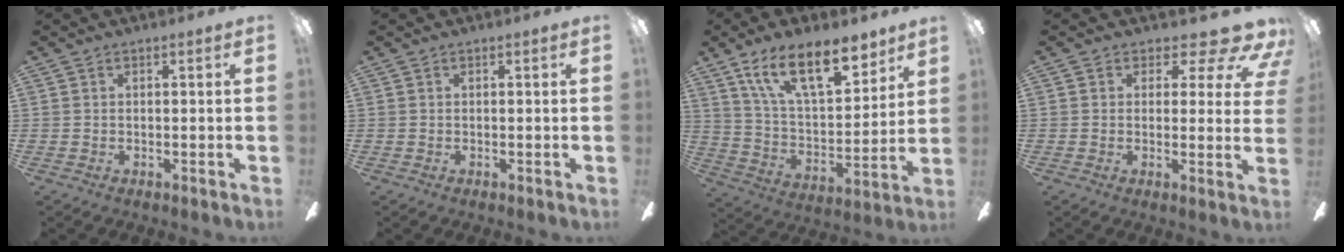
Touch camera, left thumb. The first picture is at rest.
{"total": 0.0}
{"total": 19.0, "force": [12.8, 8.2, 11.3], "torque": [-0.190, -0.068, 0.224]}
{"total": 8.8, "force": [5.8, 3.8, 5.4], "torque": [-0.058, -0.043, 0.101]}